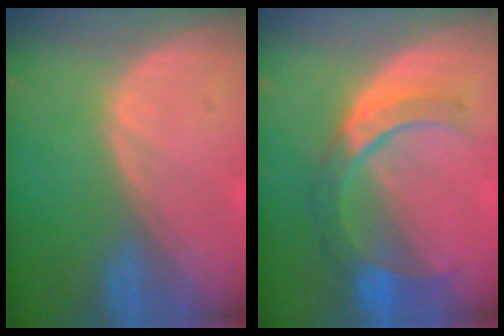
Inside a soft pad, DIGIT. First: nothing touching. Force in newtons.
{"total": 7.3, "press": 7.2, "slide": 0.8}